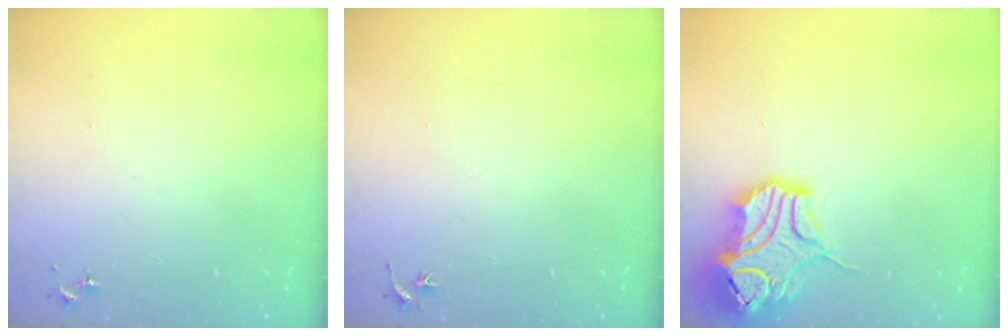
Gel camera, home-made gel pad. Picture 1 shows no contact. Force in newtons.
{"total": 3.0, "press": 3.0, "slide": 0.3}
{"total": 15.7, "press": 15.6, "slide": 2.3}